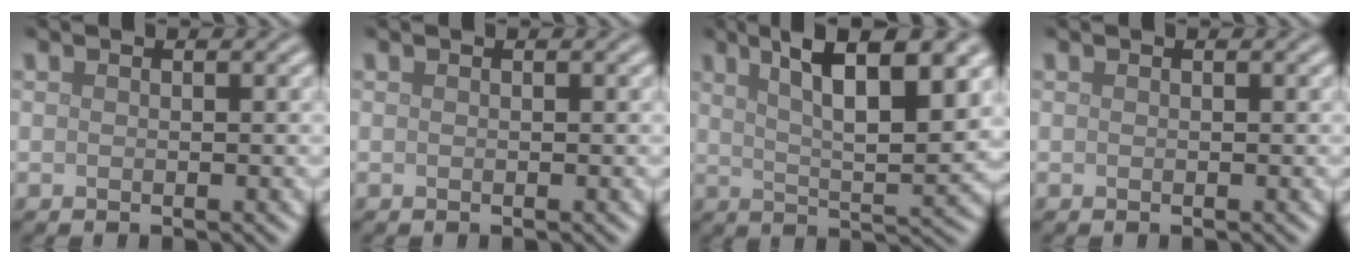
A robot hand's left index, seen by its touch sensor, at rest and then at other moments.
{"total": 0.0}
{"total": 9.6, "force": [4.5, 2.7, 8.1], "torque": [-0.121, 0.010, 0.074]}
{"total": 0.0}